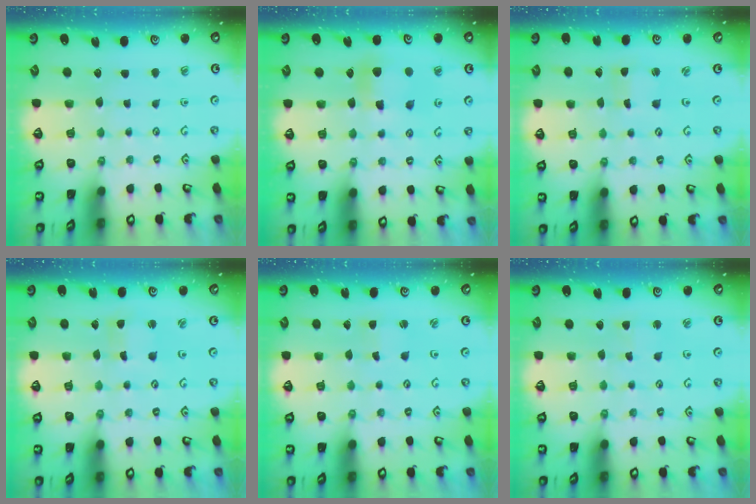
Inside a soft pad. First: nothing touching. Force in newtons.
{"total": 5.4, "press": 5.4, "slide": 0.2}
{"total": 1.0, "press": 1.0, "slide": 0.0}
{"total": 1.5, "press": 1.5, "slide": 0.2}
{"total": 1.6, "press": 1.6, "slide": 0.2}
{"total": 1.8, "press": 1.7, "slide": 0.3}